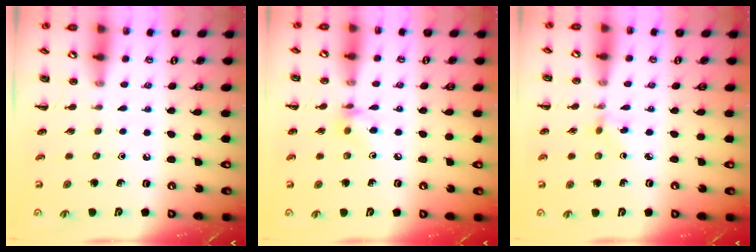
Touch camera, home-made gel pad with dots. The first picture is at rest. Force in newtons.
{"total": 6.5, "press": 6.4, "slide": 1.1}
{"total": 1.5, "press": 1.3, "slide": 0.8}